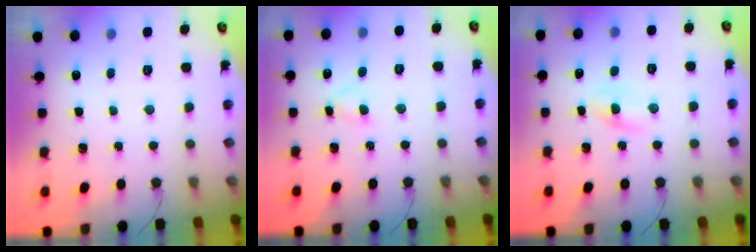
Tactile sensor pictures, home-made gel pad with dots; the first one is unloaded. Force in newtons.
{"total": 2.6, "press": 2.4, "slide": 1.1}
{"total": 2.8, "press": 2.6, "slide": 1.1}